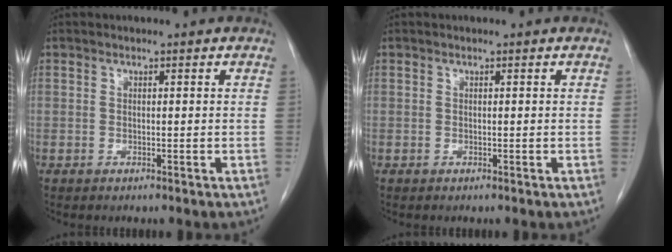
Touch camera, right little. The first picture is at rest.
{"total": 0.0}